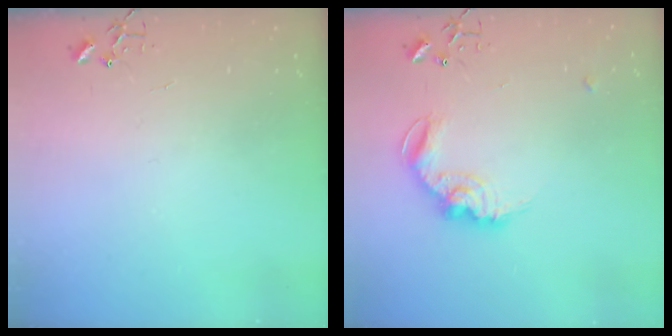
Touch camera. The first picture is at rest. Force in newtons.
{"total": 12.7, "press": 12.7, "slide": 0.5}